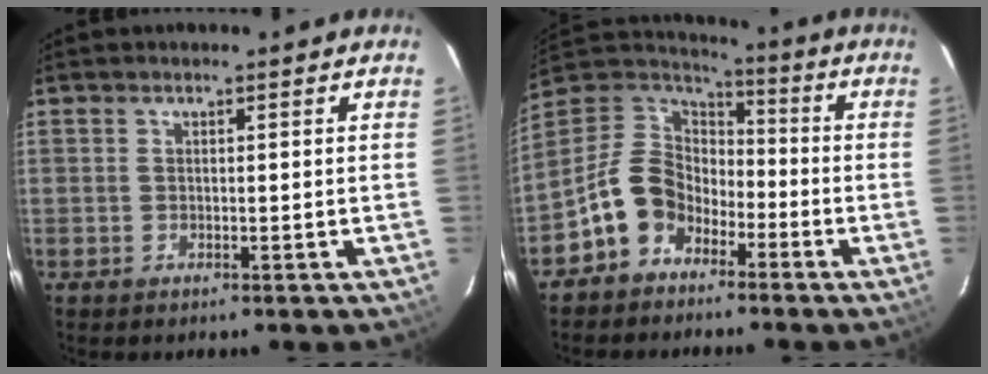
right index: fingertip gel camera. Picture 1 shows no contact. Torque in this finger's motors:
{"motor_torque": [0.59, -0.31, -0.22, -0.21]}